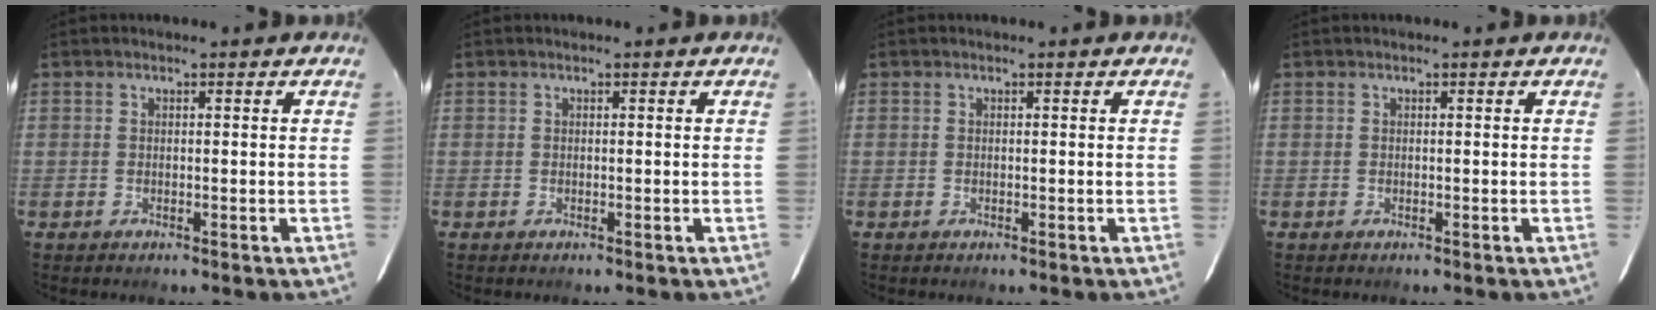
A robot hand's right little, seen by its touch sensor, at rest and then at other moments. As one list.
[{"total": 0.0}, {"total": 0.0}, {"total": 0.0}]